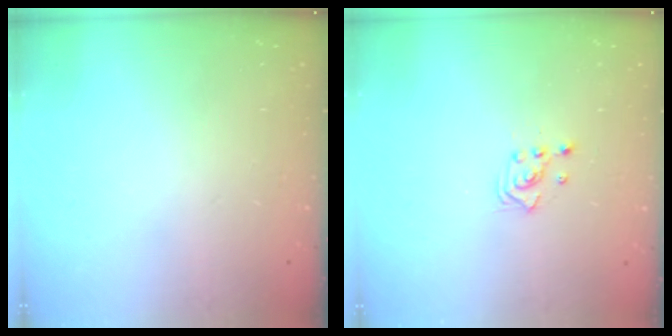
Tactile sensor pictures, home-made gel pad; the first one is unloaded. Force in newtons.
{"total": 2.5, "press": 2.5, "slide": 0.3}